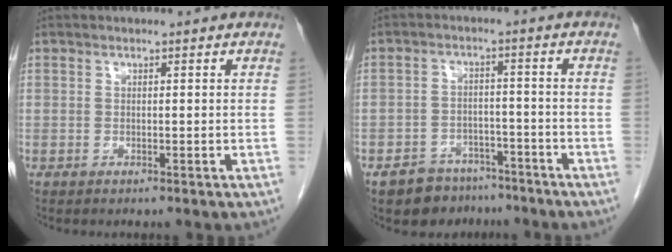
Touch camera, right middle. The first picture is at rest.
{"total": 6.9, "force": [-5.4, 4.2, 0.9], "torque": [-0.008, 0.010, -0.081]}